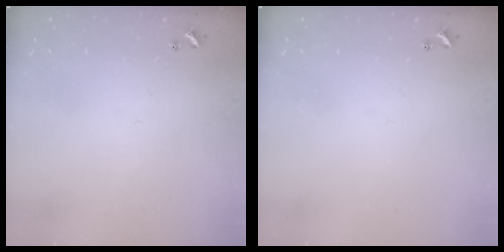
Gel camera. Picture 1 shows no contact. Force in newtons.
{"total": 0.0}